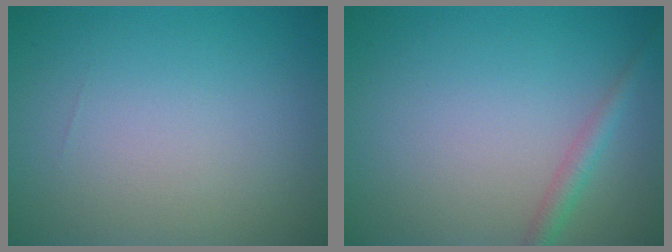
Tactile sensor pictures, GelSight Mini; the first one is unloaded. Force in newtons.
{"total": 1.7, "press": 1.7, "slide": 0.1}